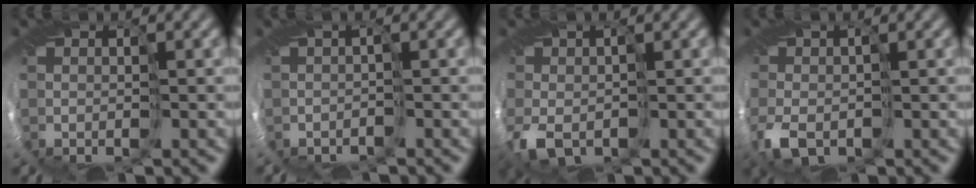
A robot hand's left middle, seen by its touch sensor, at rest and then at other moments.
{"total": 0.8, "force": [-0.2, 0.6, 0.5], "torque": [-0.006, 0.003, 0.003]}
{"total": 3.5, "force": [-1.1, 2.3, 2.5], "torque": [-0.065, 0.000, -0.024]}
{"total": 3.4, "force": [-1.2, 2.1, 2.4], "torque": [-0.064, 0.000, -0.024]}